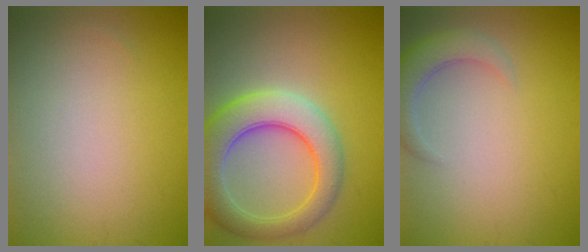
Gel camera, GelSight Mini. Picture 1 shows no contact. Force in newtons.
{"total": 7.2, "press": 7.2, "slide": 0.5}
{"total": 3.5, "press": 3.5, "slide": 0.4}